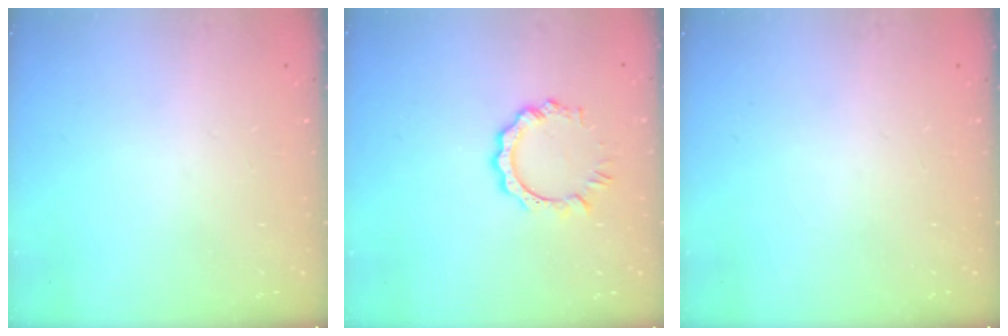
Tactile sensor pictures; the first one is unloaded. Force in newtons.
{"total": 5.7, "press": 5.7, "slide": 0.5}
{"total": 0.0}